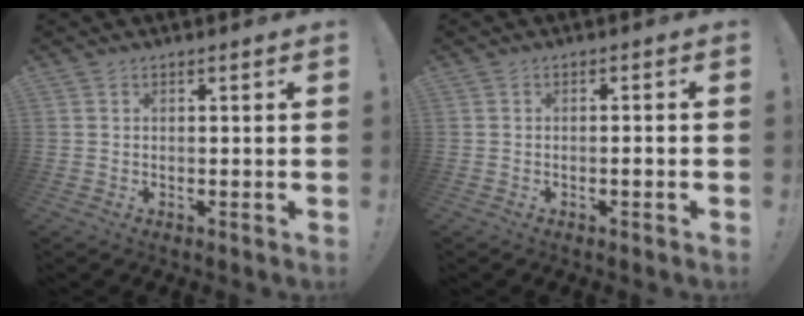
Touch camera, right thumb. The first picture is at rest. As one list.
[{"total": 1.4, "force": [-0.7, -0.4, 1.1], "torque": [-0.018, 0.000, -0.012]}]